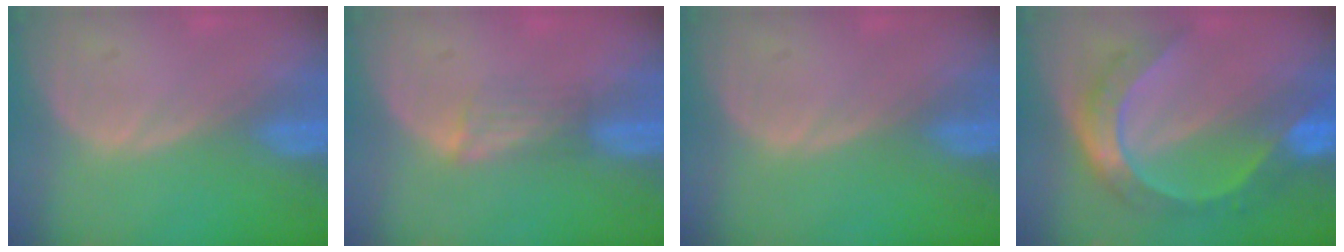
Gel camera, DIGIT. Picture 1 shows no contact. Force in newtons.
{"total": 2.8, "press": 2.5, "slide": 1.4}
{"total": 0.0}
{"total": 8.4, "press": 8.3, "slide": 0.9}